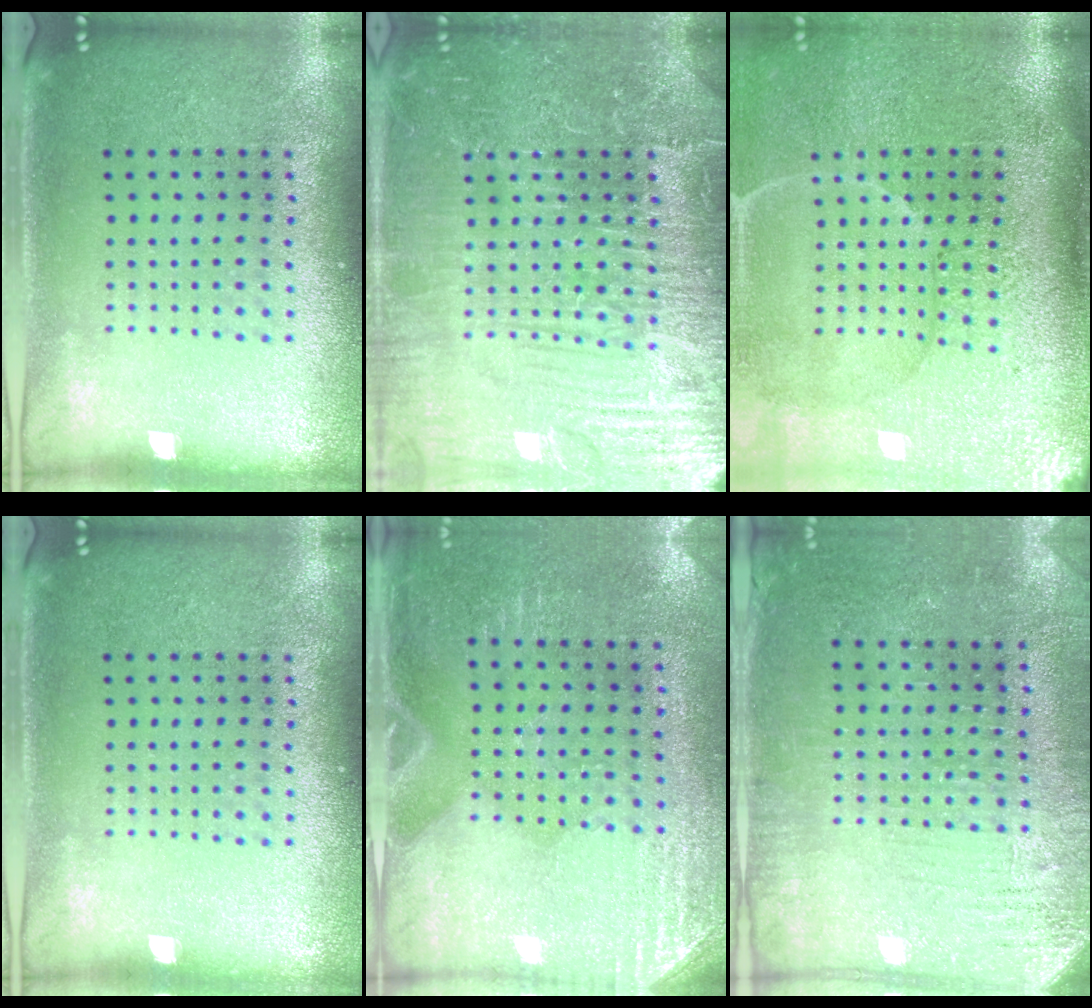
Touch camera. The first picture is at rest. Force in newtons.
{"total": 7.7, "press": 7.7, "slide": 1.0}
{"total": 4.5, "press": 3.8, "slide": 2.5}
{"total": 0.0}
{"total": 2.8, "press": 2.5, "slide": 1.3}
{"total": 3.1, "press": 2.8, "slide": 1.3}